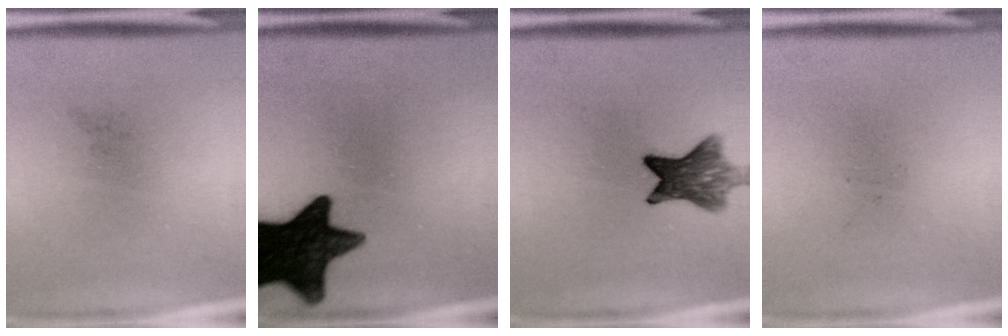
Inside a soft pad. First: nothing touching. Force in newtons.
{"total": 16.3}
{"total": 7.6}
{"total": 0.0}